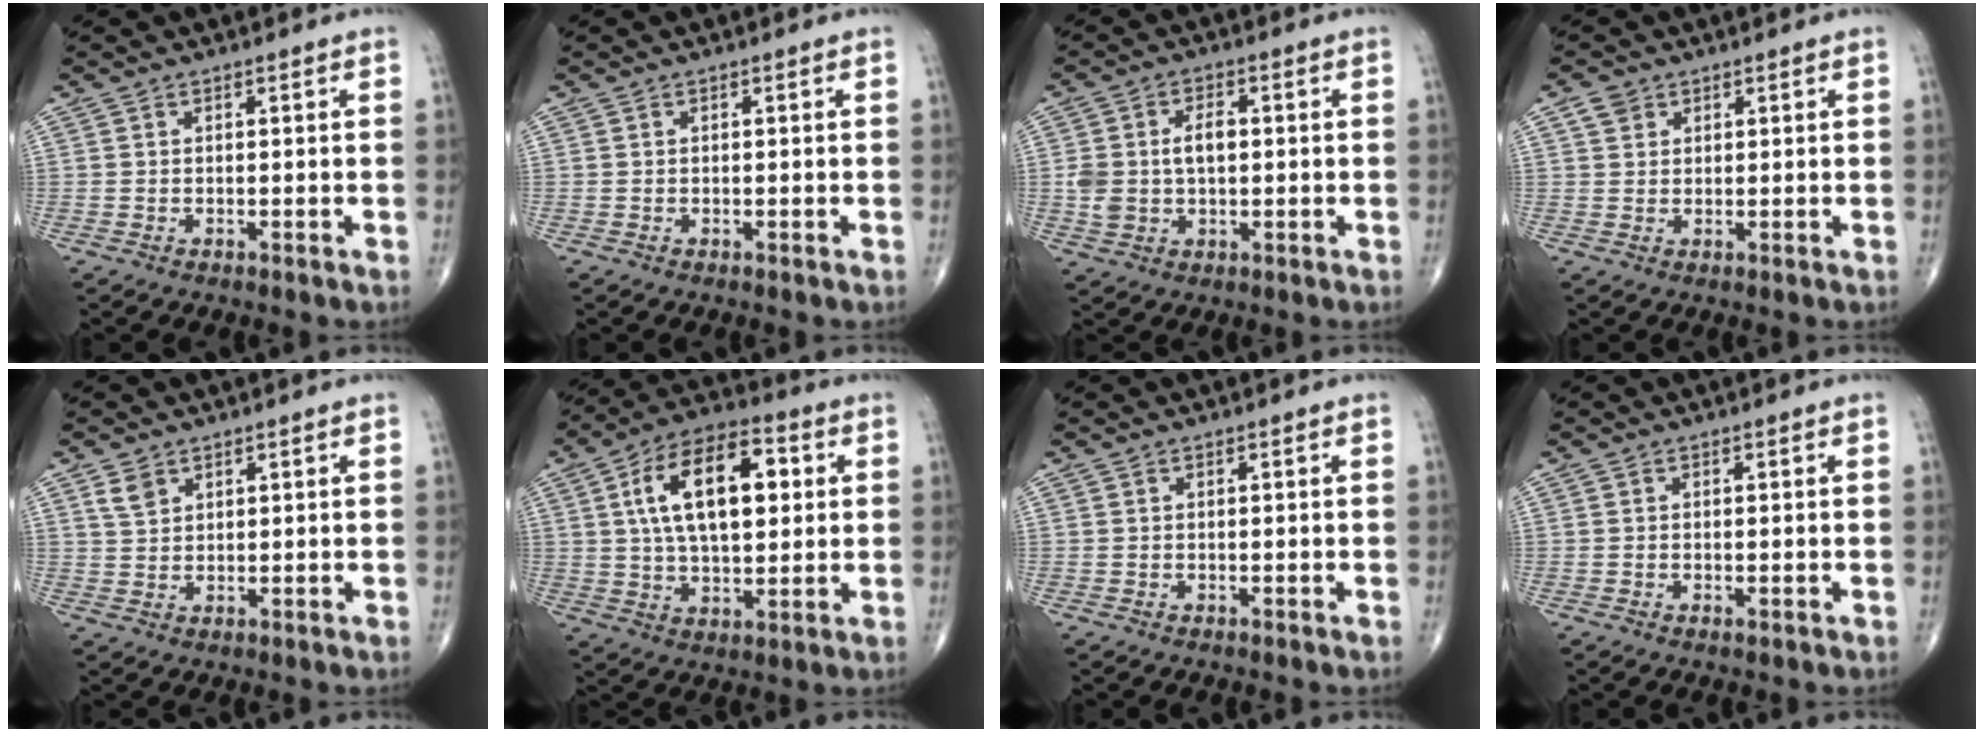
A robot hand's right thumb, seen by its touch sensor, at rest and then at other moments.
{"total": 0.0}
{"total": 7.5, "force": [0.4, 4.7, 5.8], "torque": [-0.110, 0.015, 0.011]}
{"total": 2.6, "force": [1.4, 2.0, 0.8], "torque": [-0.006, 0.000, 0.022]}
{"total": 3.1, "force": [1.9, 2.0, 1.4], "torque": [-0.018, -0.006, 0.042]}
{"total": 17.6, "force": [3.9, 9.1, 14.6], "torque": [-0.228, 0.008, 0.062]}
{"total": 0.0}
{"total": 0.6, "force": [-0.2, 0.2, 0.6], "torque": [-0.012, -0.003, -0.003]}